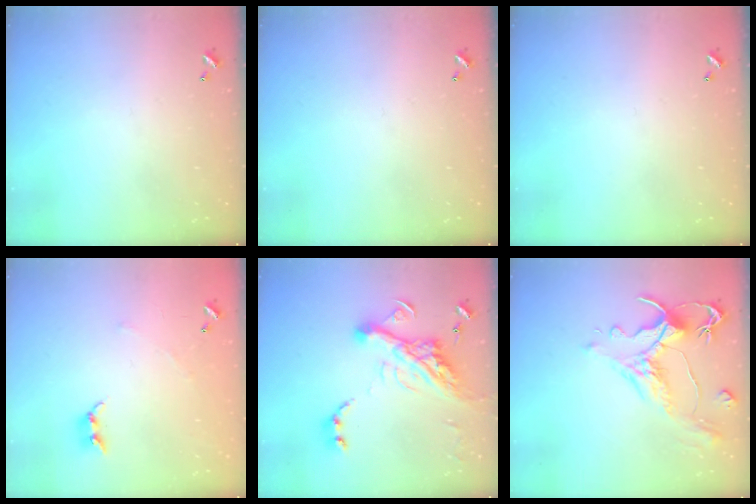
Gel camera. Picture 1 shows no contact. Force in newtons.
{"total": 0.0}
{"total": 0.0}
{"total": 3.6, "press": 3.6, "slide": 0.6}
{"total": 19.3, "press": 19.1, "slide": 2.5}
{"total": 1.6, "press": 0.4, "slide": 1.5}